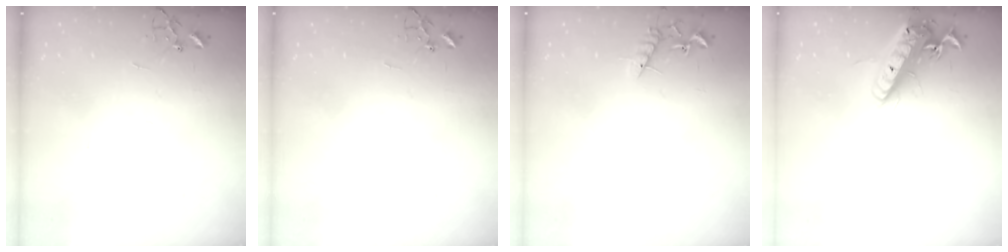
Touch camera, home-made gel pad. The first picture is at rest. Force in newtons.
{"total": 0.0}
{"total": 10.4, "press": 10.3, "slide": 0.9}
{"total": 16.1, "press": 15.8, "slide": 3.2}